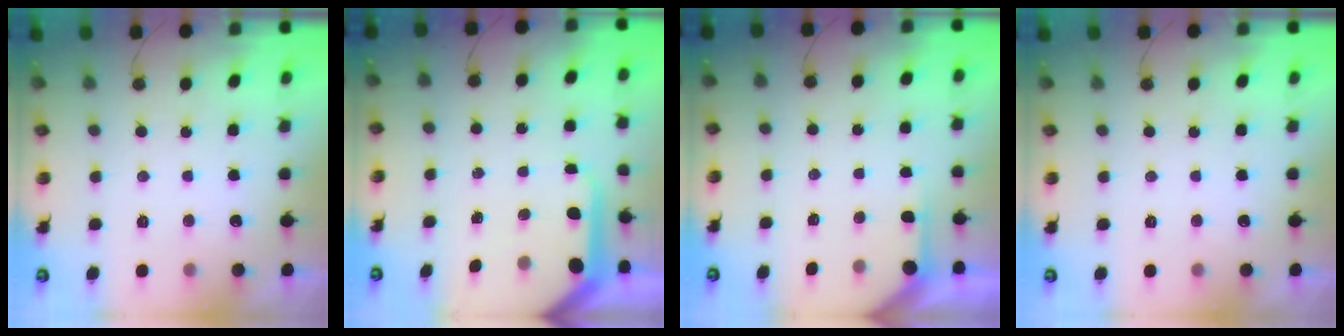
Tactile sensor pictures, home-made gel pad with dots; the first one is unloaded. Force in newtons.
{"total": 6.7, "press": 6.7, "slide": 0.7}
{"total": 2.6, "press": 2.6, "slide": 0.3}
{"total": 0.0}